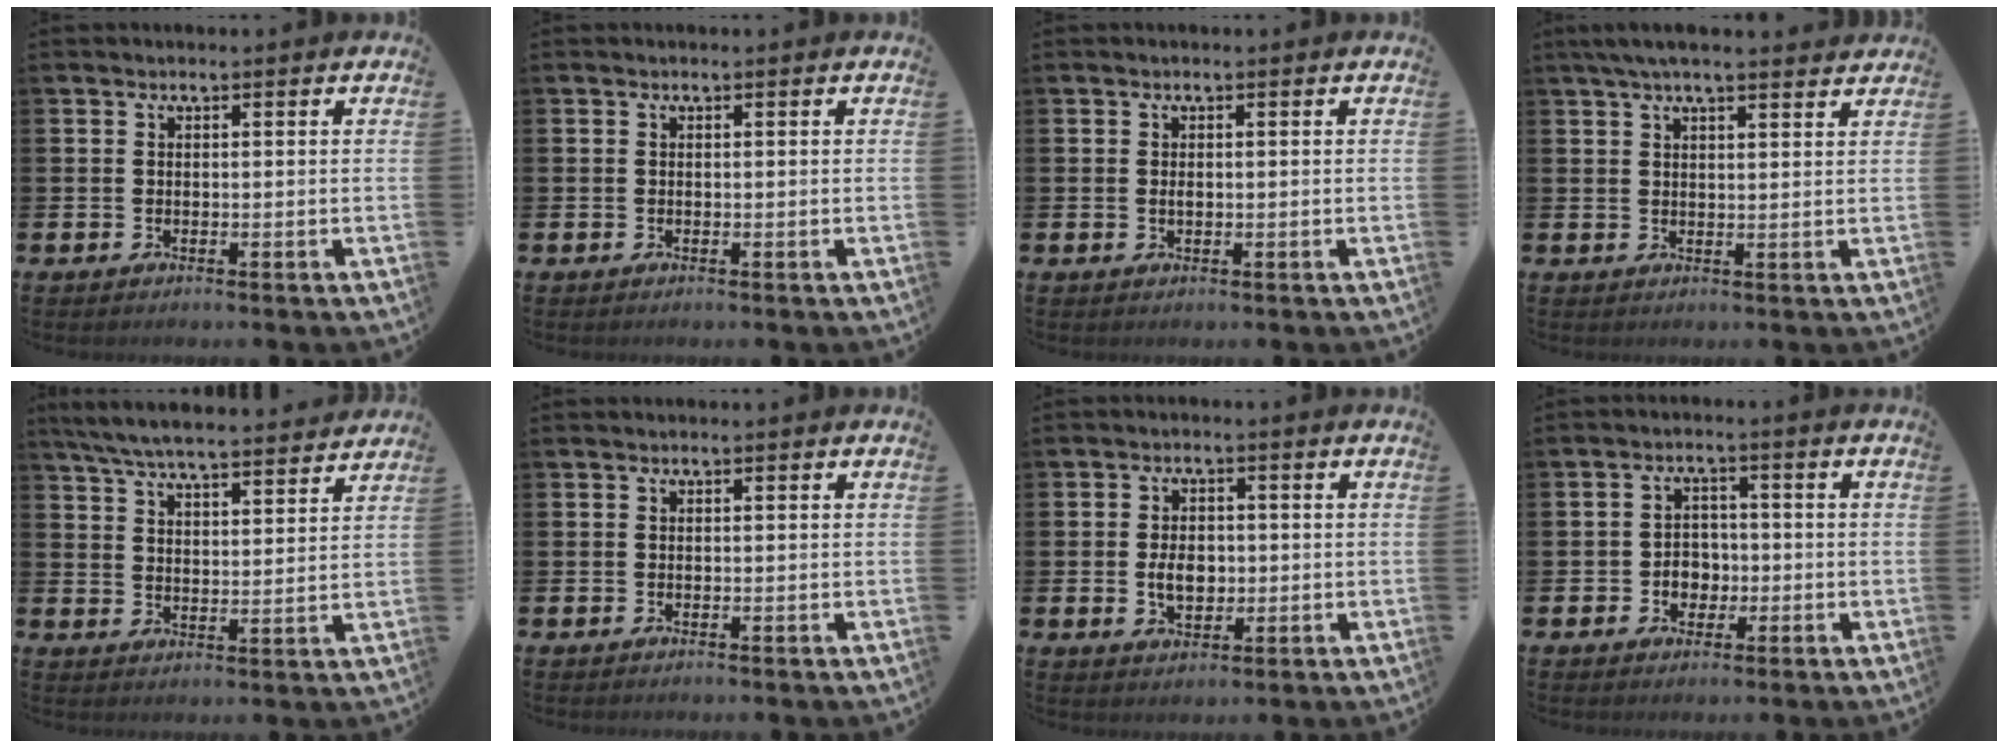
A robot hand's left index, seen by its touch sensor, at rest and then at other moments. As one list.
[{"total": 0.0}, {"total": 0.6, "force": [0.1, 0.3, 0.5], "torque": [-0.011, 0.002, 0.000]}, {"total": 4.4, "force": [3.9, 0.5, 1.9], "torque": [-0.043, -0.006, 0.070]}, {"total": 6.9, "force": [6.6, 0.5, 1.8], "torque": [-0.060, -0.041, 0.118]}, {"total": 0.0}, {"total": 4.1, "force": [-0.2, 2.8, 2.9], "torque": [-0.036, -0.001, -0.012]}, {"total": 3.1, "force": [-0.9, 2.7, 1.3], "torque": [-0.016, 0.000, -0.025]}]